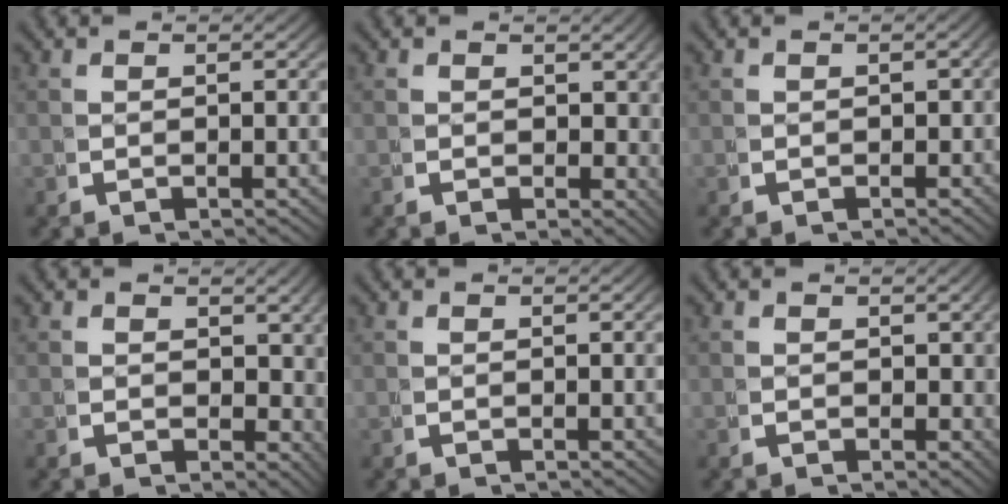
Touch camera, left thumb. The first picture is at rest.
{"total": 2.3, "force": [1.1, 1.7, 1.2], "torque": [-0.007, -0.011, 0.021]}
{"total": 1.0, "force": [-0.4, 0.8, 0.4], "torque": [-0.002, -0.007, -0.006]}
{"total": 3.3, "force": [1.4, 2.4, 1.7], "torque": [-0.018, -0.016, 0.028]}
{"total": 0.0}
{"total": 1.3, "force": [0.5, 1.0, 0.5], "torque": [0.001, -0.007, 0.010]}